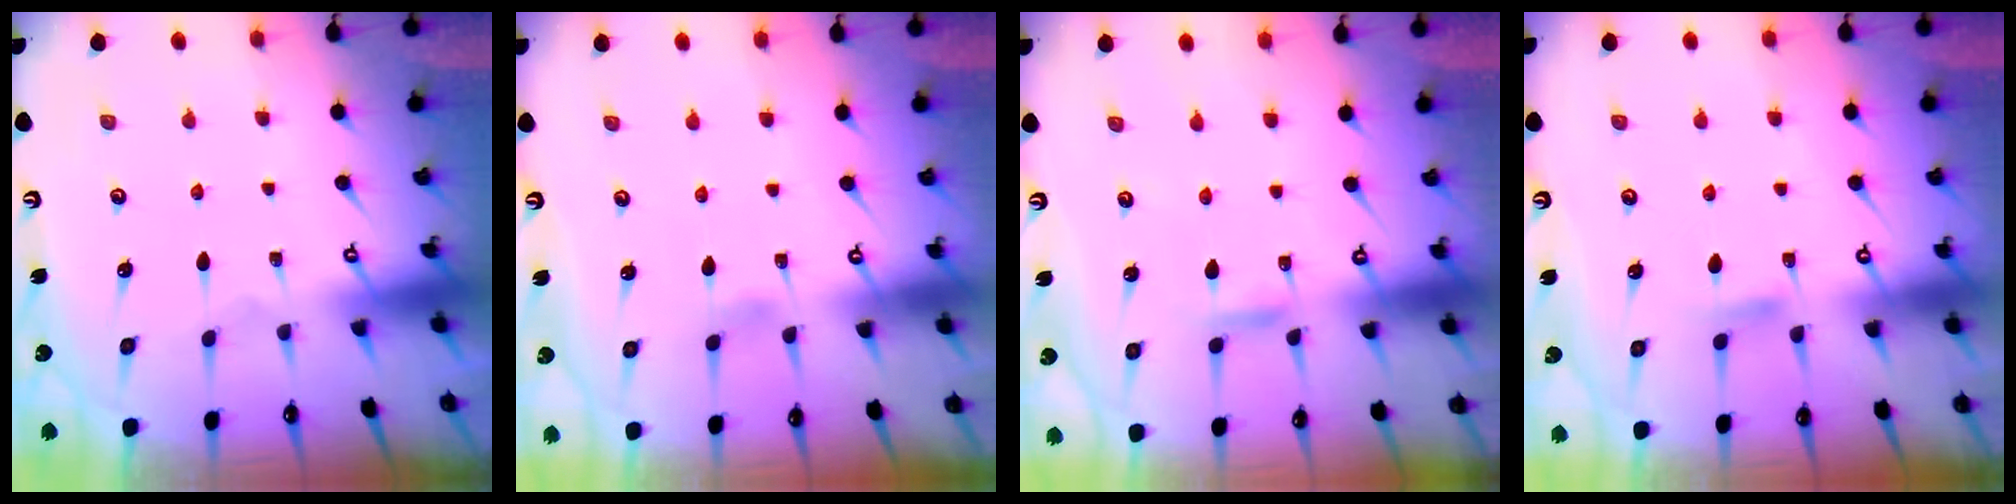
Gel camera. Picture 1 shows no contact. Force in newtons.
{"total": 3.1, "press": 3.1, "slide": 0.4}
{"total": 4.3, "press": 4.3, "slide": 0.5}
{"total": 4.6, "press": 4.6, "slide": 0.6}